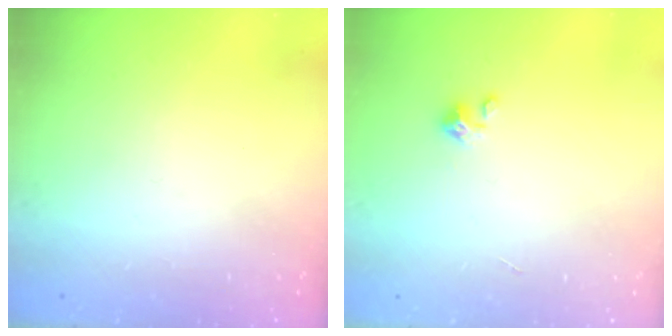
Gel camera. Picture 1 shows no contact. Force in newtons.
{"total": 1.5, "press": 1.5, "slide": 0.1}